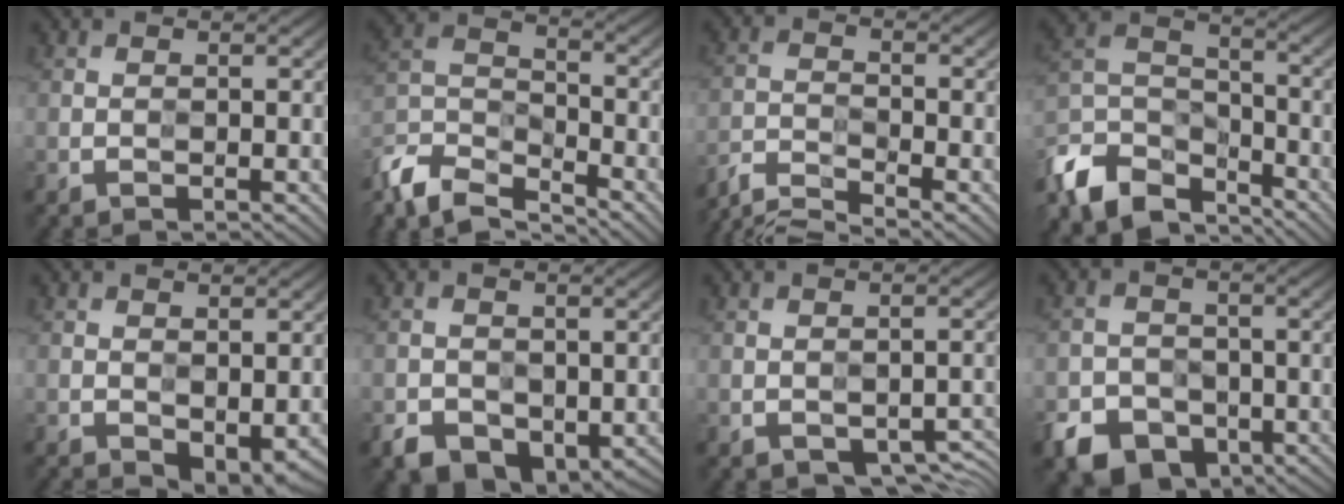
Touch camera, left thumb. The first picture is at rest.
{"total": 10.8, "force": [-8.6, 3.6, 5.4], "torque": [-0.123, -0.015, -0.174]}
{"total": 6.3, "force": [-5.8, 1.0, 2.3], "torque": [-0.048, -0.011, -0.117]}
{"total": 12.4, "force": [-9.5, 5.8, 5.6], "torque": [-0.139, -0.007, -0.188]}
{"total": 4.3, "force": [-2.0, 2.1, 3.1], "torque": [-0.049, -0.016, -0.024]}
{"total": 4.7, "force": [-2.1, 3.4, 2.5], "torque": [-0.039, -0.016, -0.036]}
{"total": 4.4, "force": [-2.4, 2.4, 2.9], "torque": [-0.036, -0.006, -0.027]}
{"total": 6.6, "force": [-4.1, 4.6, 2.4], "torque": [-0.042, -0.014, -0.076]}